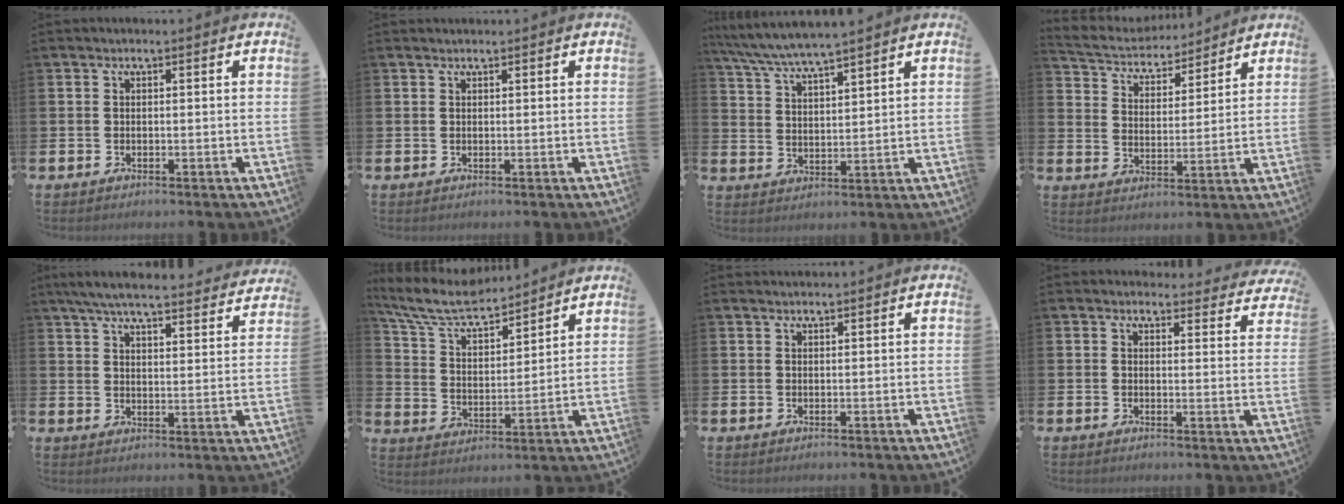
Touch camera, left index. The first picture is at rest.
{"total": 0.5, "force": [0.5, 0.0, 0.0], "torque": [0.003, -0.001, 0.009]}
{"total": 5.9, "force": [5.7, -0.2, 1.5], "torque": [-0.052, -0.029, 0.100]}
{"total": 5.3, "force": [5.1, 1.6, 0.4], "torque": [-0.039, -0.038, 0.086]}
{"total": 6.5, "force": [6.1, 0.7, 2.0], "torque": [-0.054, -0.038, 0.107]}
{"total": 8.2, "force": [7.4, 1.7, 3.1], "torque": [-0.093, -0.043, 0.130]}
{"total": 0.9, "force": [0.9, 0.1, 0.1], "torque": [0.002, -0.001, 0.016]}
{"total": 3.1, "force": [3.0, 0.9, 0.0], "torque": [0.003, -0.018, 0.050]}